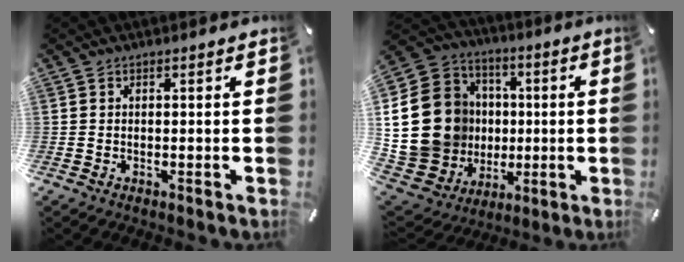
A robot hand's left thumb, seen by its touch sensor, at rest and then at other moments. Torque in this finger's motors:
{"motor_torque": [2.07, 2.07, 2.26, -0.51, 0.66]}